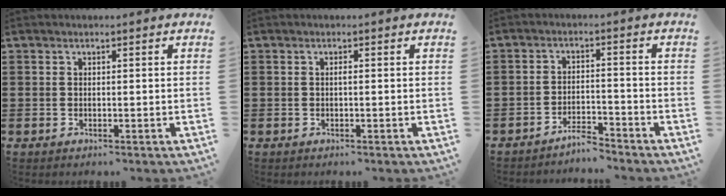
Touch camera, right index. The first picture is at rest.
{"total": 0.6, "force": [0.0, 0.1, 0.6], "torque": [-0.010, -0.003, -0.001]}
{"total": 3.6, "force": [-3.6, 0.3, 0.6], "torque": [-0.014, 0.004, -0.073]}